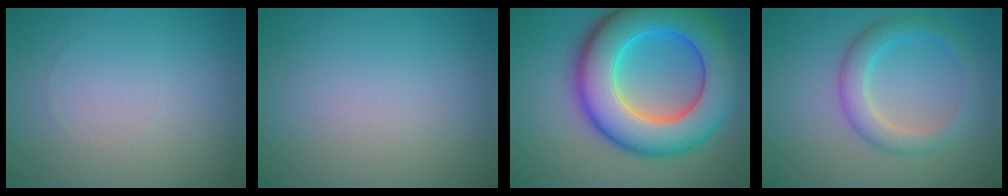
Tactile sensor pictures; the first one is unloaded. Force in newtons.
{"total": 0.0}
{"total": 12.7, "press": 12.7, "slide": 0.2}
{"total": 3.4, "press": 3.4, "slide": 0.1}